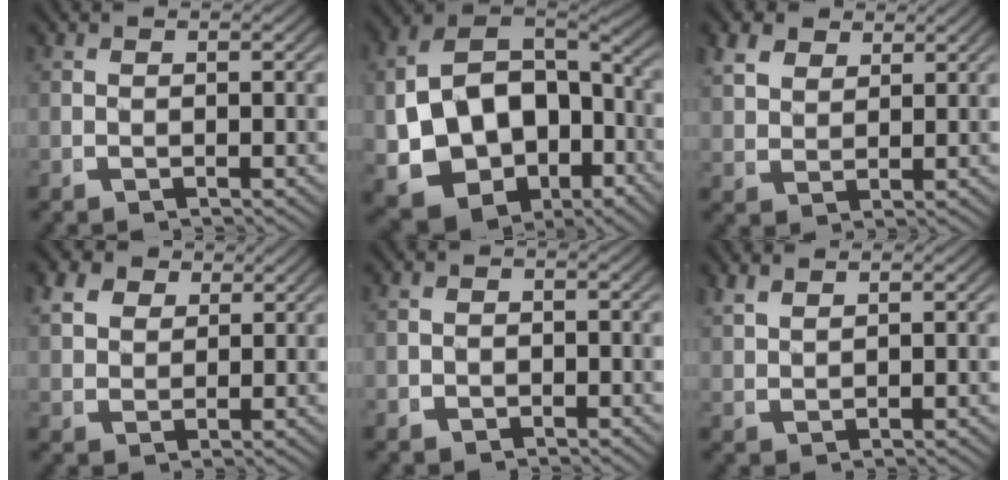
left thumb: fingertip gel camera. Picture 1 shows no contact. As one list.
[{"total": 17.8, "force": [-3.3, 14.0, 10.4], "torque": [-0.246, -0.066, -0.030]}, {"total": 4.0, "force": [3.0, 2.2, 1.6], "torque": [-0.025, 0.001, 0.058]}, {"total": 4.3, "force": [2.8, 2.7, 1.8], "torque": [-0.031, -0.001, 0.052]}, {"total": 1.1, "force": [-0.7, 0.7, 0.2], "torque": [-0.004, -0.006, -0.013]}, {"total": 1.9, "force": [1.9, 0.1, 0.4], "torque": [-0.007, 0.006, 0.045]}]